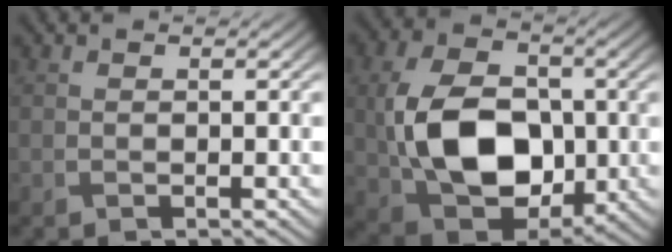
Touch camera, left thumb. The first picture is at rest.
{"total": 13.4, "force": [-1.0, 9.2, 9.7], "torque": [-0.206, -0.010, -0.017]}